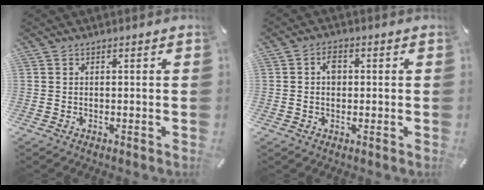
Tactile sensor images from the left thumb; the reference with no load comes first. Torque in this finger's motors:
{"motor_torque": [0.06, -0.10, 0.01, 0.04, 0.00]}